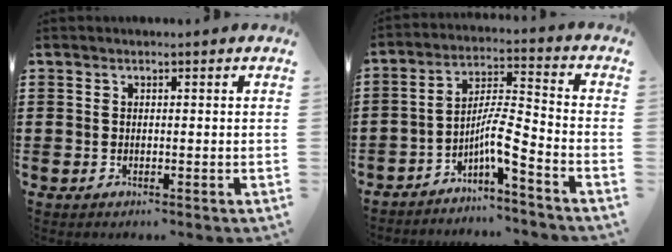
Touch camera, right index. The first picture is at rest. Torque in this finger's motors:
{"motor_torque": [0.00, 0.02, 0.37, 0.04]}